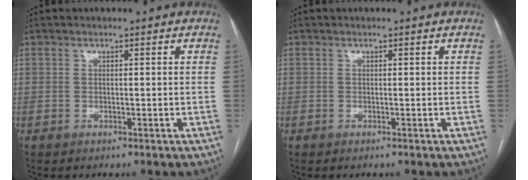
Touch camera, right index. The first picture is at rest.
{"total": 0.0}